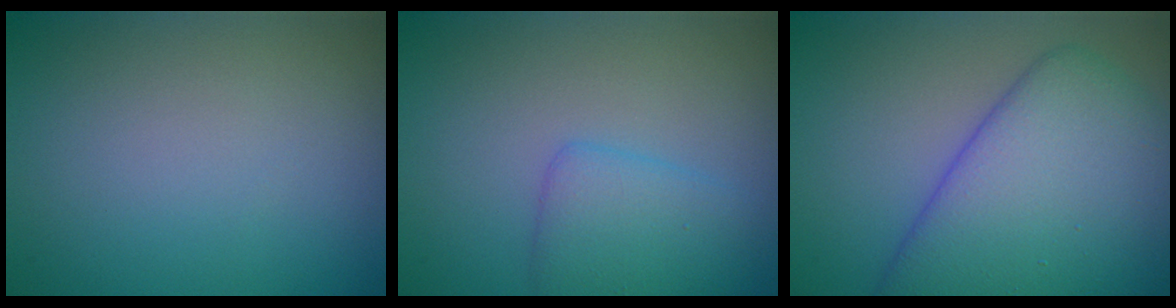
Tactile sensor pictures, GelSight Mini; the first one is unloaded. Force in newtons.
{"total": 2.9, "press": 2.9, "slide": 0.0}
{"total": 9.9, "press": 9.9, "slide": 0.3}